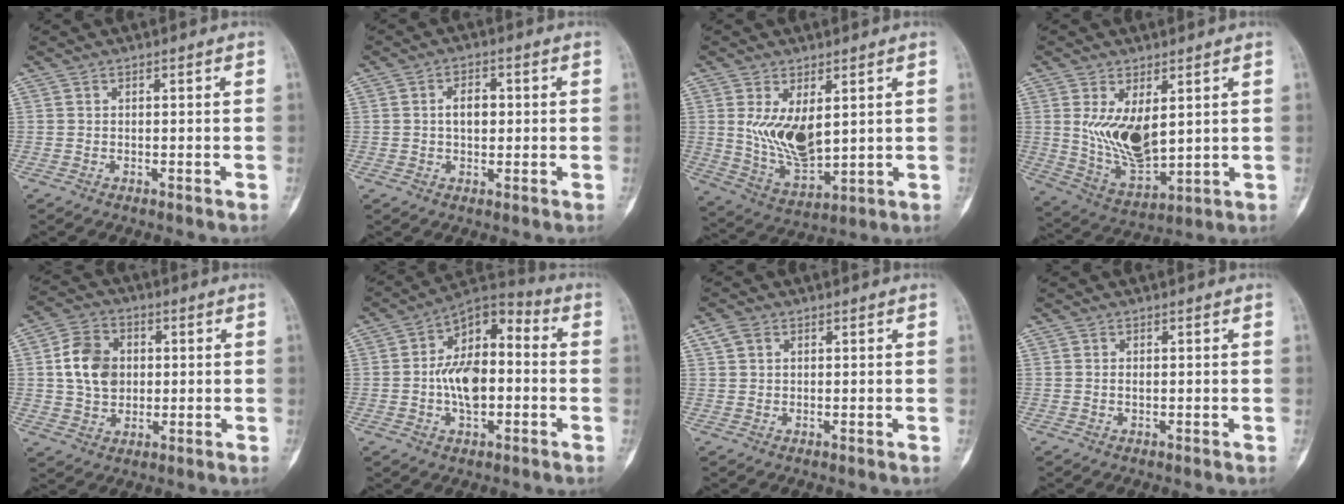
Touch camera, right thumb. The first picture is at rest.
{"total": 4.5, "force": [0.4, 2.8, 3.5], "torque": [-0.046, 0.005, 0.005]}
{"total": 10.9, "force": [2.5, 5.6, 9.0], "torque": [-0.154, -0.026, 0.065]}
{"total": 12.2, "force": [2.8, 6.3, 10.2], "torque": [-0.174, -0.026, 0.073]}
{"total": 10.6, "force": [1.3, 8.4, 6.4], "torque": [-0.090, 0.003, 0.023]}
{"total": 13.5, "force": [-1.1, 7.7, 11.0], "torque": [-0.169, 0.035, -0.028]}
{"total": 2.7, "force": [1.3, 1.8, 1.5], "torque": [-0.029, 0.005, 0.029]}
{"total": 0.8, "force": [0.1, 0.4, 0.6], "torque": [-0.013, 0.000, 0.002]}